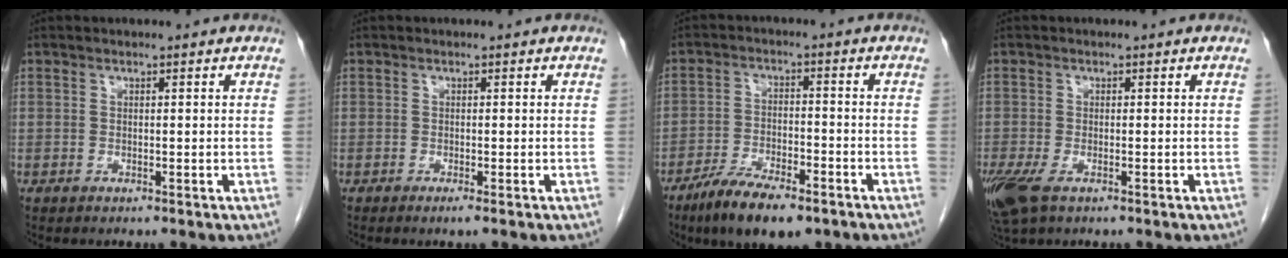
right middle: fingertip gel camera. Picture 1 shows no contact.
{"total": 0.9, "force": [-0.4, -0.7, 0.5], "torque": [-0.011, -0.002, -0.008]}
{"total": 9.6, "force": [-6.8, 2.3, 6.4], "torque": [-0.114, -0.013, -0.115]}
{"total": 6.3, "force": [-3.5, 2.8, 4.4], "torque": [-0.104, -0.020, -0.062]}